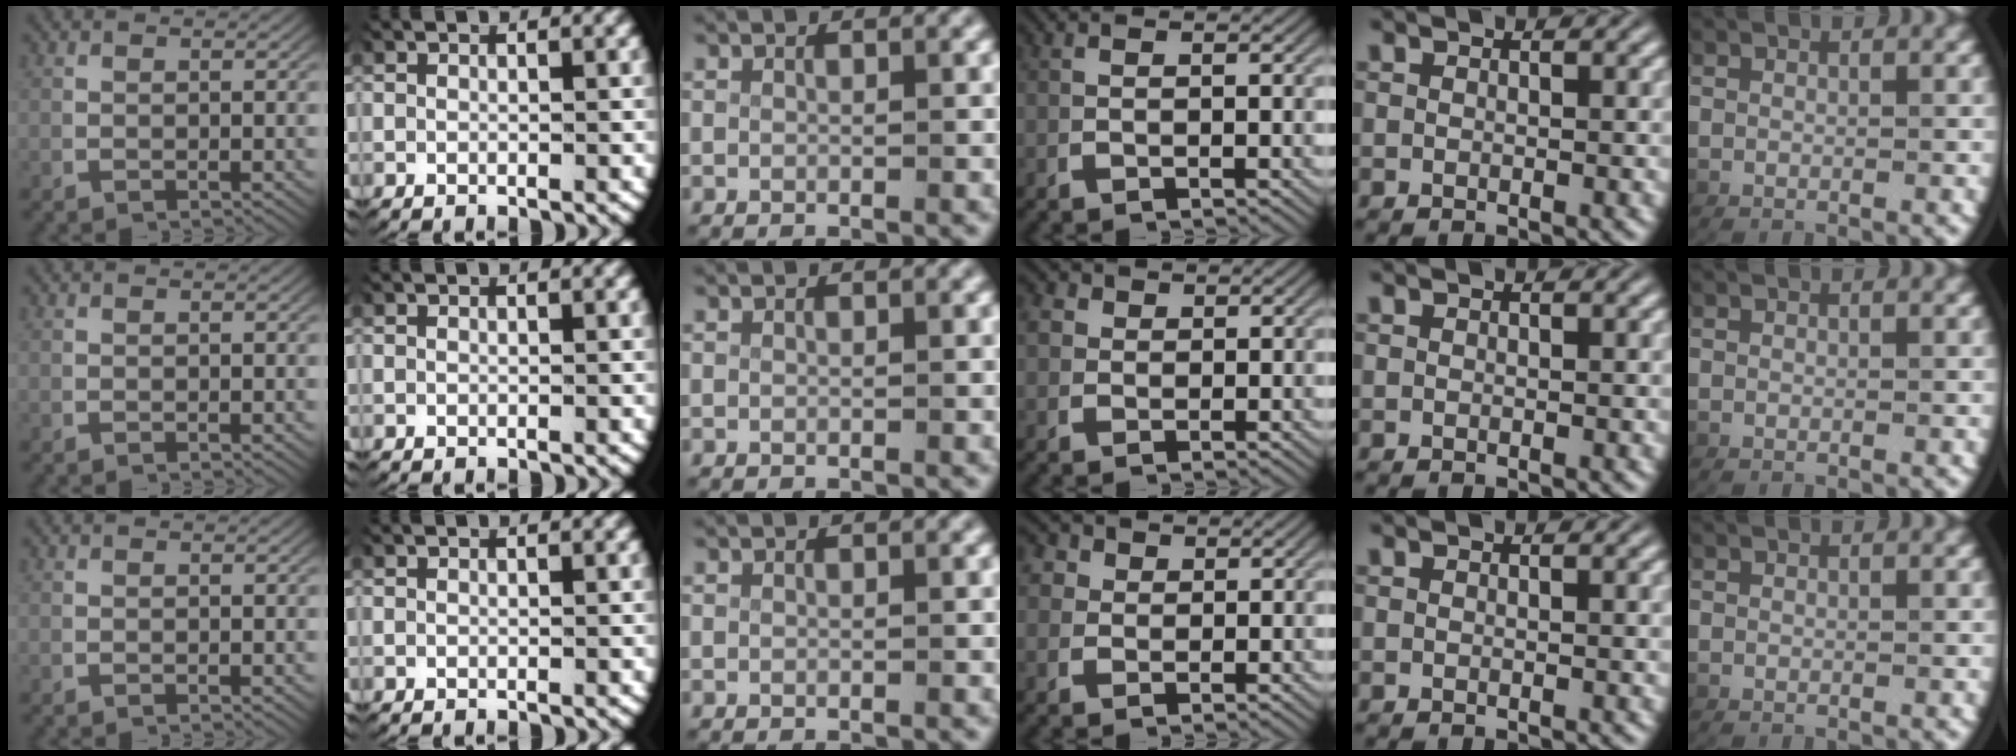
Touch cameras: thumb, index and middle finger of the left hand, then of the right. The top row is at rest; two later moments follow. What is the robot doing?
{"motion": "lift_and_place", "object": "paper towel"}